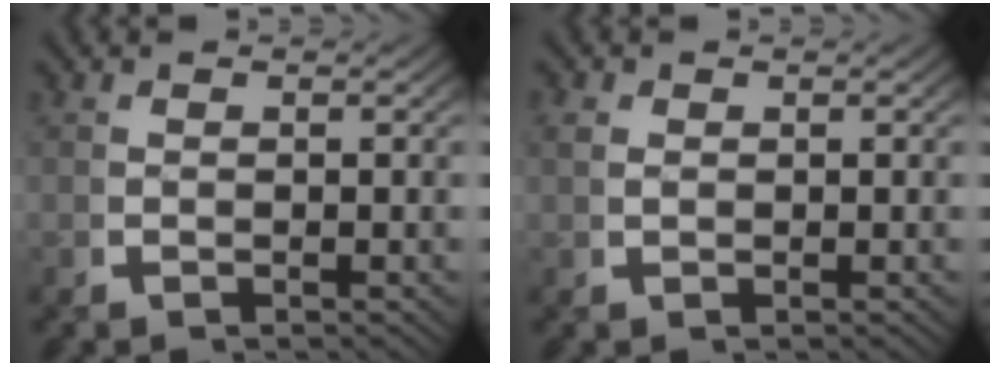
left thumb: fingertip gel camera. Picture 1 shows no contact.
{"total": 1.2, "force": [0.6, 0.9, 0.5], "torque": [-0.014, -0.007, 0.016]}